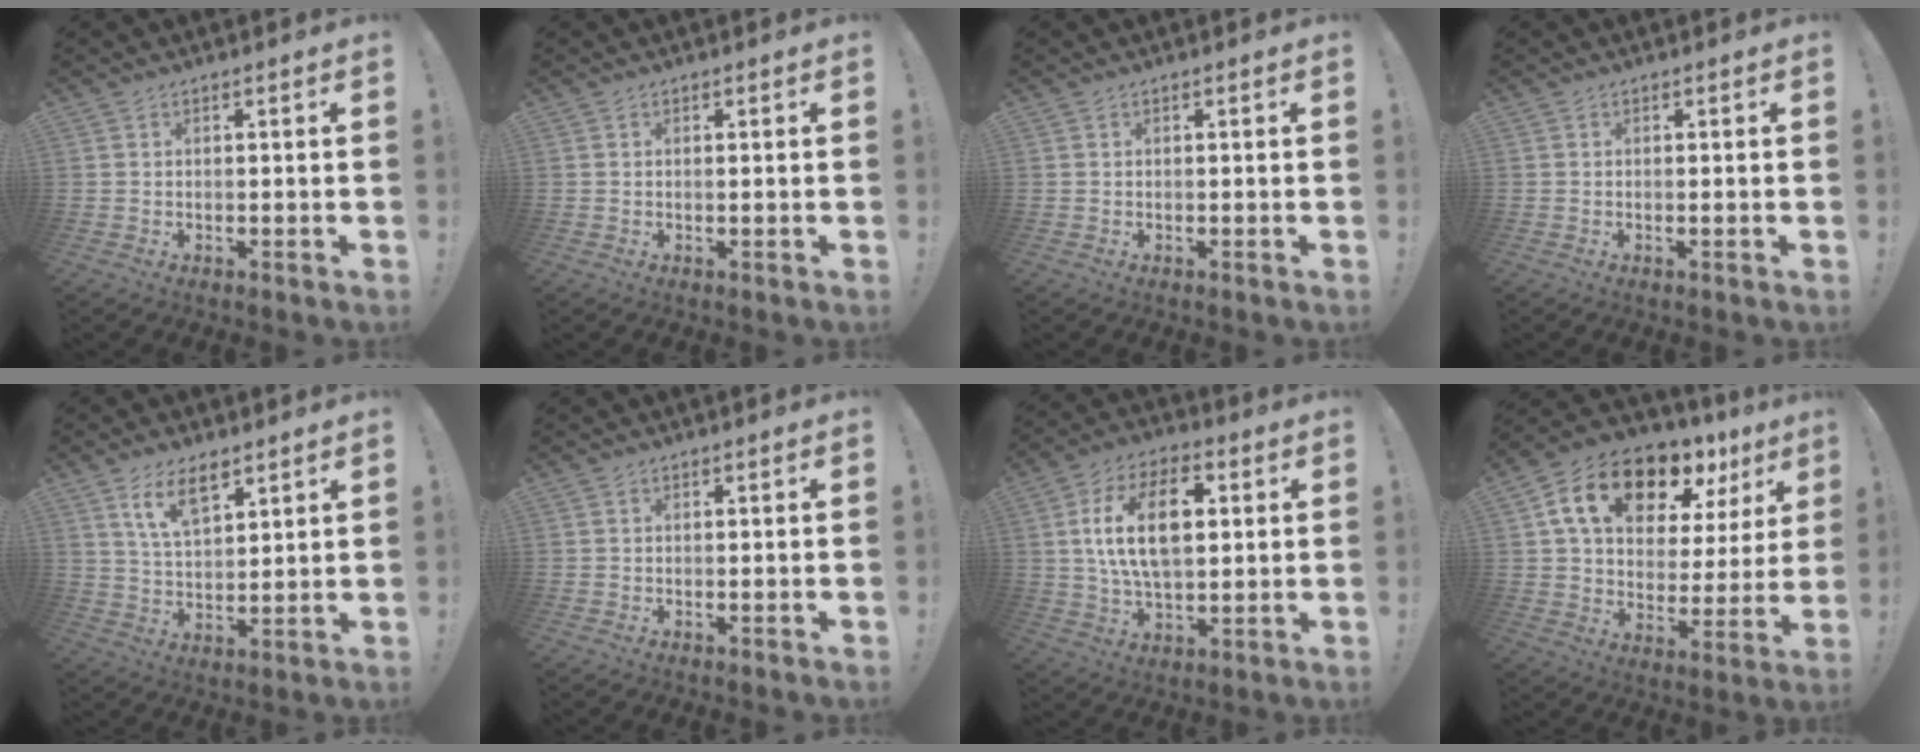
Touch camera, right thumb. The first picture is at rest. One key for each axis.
{"total": 0.0}
{"total": 0.0}
{"total": 0.8, "fx": -0.1, "fy": -0.5, "fz": 0.5, "tx": -0.006, "ty": -0.004, "tz": -0.003}
{"total": 9.4, "fx": 6.2, "fy": 4.2, "fz": 5.7, "tx": -0.102, "ty": -0.016, "tz": 0.115}
{"total": 0.0}
{"total": 17.8, "fx": 3.5, "fy": 10.2, "fz": 14.1, "tx": -0.251, "ty": 0.008, "tz": 0.058}
{"total": 19.0, "fx": 11.5, "fy": 10.2, "fz": 11.1, "tx": -0.182, "ty": -0.061, "tz": 0.204}